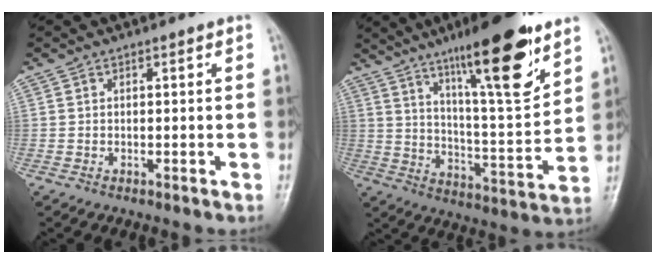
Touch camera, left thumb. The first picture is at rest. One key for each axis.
{"total": 19.9, "fx": 12.3, "fy": 3.9, "fz": 15.2, "tx": -0.207, "ty": -0.065, "tz": 0.201}